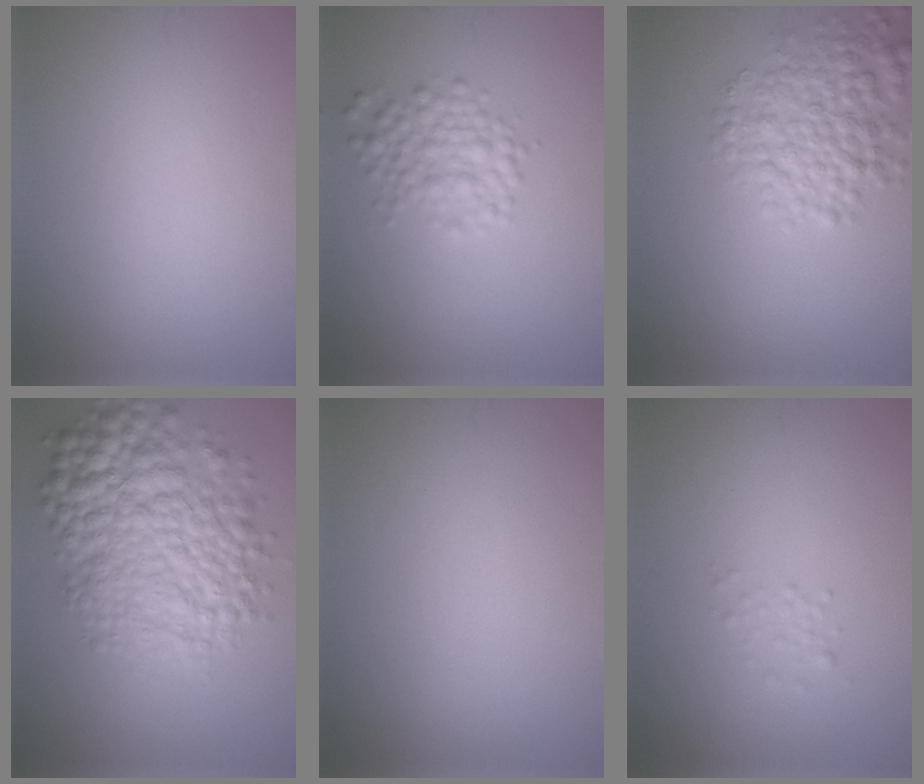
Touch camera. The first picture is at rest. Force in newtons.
{"total": 3.1, "press": 3.1, "slide": 0.1}
{"total": 5.0, "press": 5.0, "slide": 0.2}
{"total": 10.0, "press": 10.0, "slide": 0.2}
{"total": 0.0}
{"total": 0.8, "press": 0.8, "slide": 0.0}